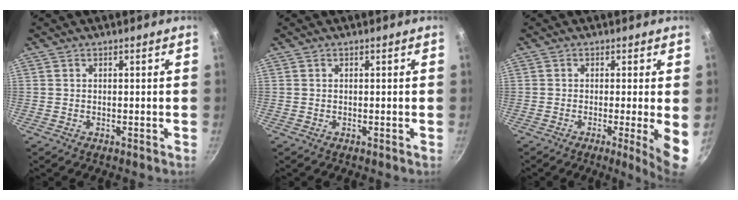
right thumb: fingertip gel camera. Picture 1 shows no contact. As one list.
[{"total": 0.0}, {"total": 6.9, "force": [-1.1, 0.4, 6.8], "torque": [-0.089, -0.011, -0.015]}]